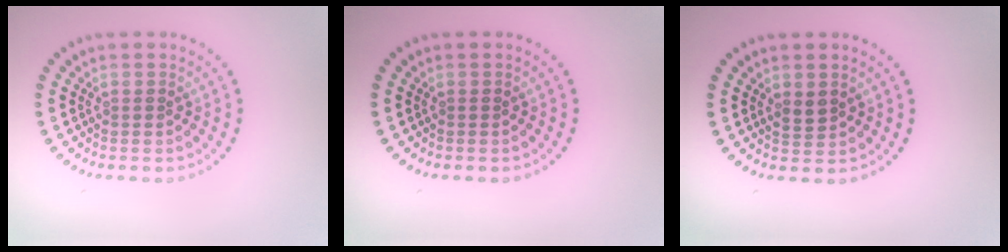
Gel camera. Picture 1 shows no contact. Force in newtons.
{"total": 0.0}
{"total": 1.4, "press": 1.3, "slide": 0.5}